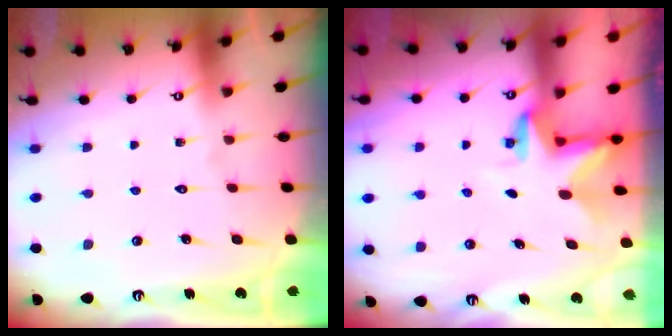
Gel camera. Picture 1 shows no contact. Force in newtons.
{"total": 2.9, "press": 2.9, "slide": 0.2}